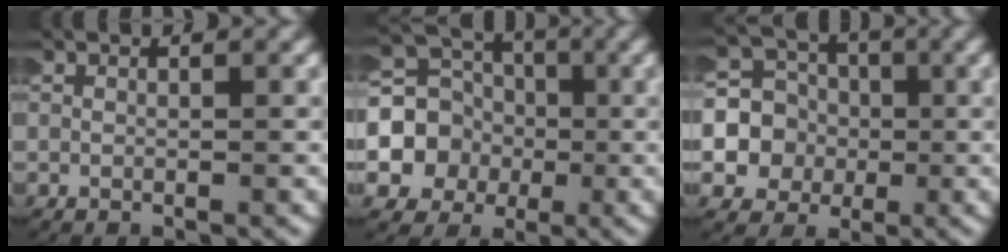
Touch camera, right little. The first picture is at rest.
{"total": 11.9, "force": [0.4, 10.7, 5.2], "torque": [-0.143, -0.025, 0.006]}
{"total": 11.9, "force": [-0.4, 11.0, 4.4], "torque": [-0.135, -0.021, -0.017]}